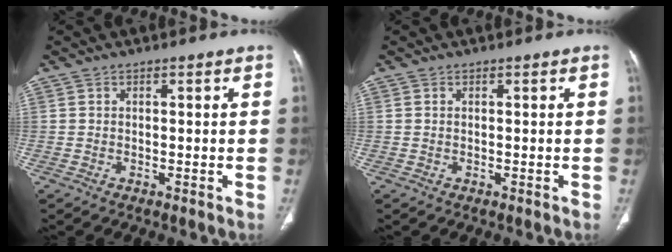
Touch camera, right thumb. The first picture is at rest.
{"total": 0.0}